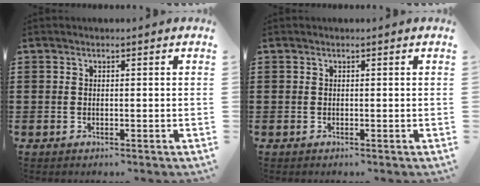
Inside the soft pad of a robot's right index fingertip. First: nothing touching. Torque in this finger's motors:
{"motor_torque": [-1.17, 0.98, -1.05, -0.21]}